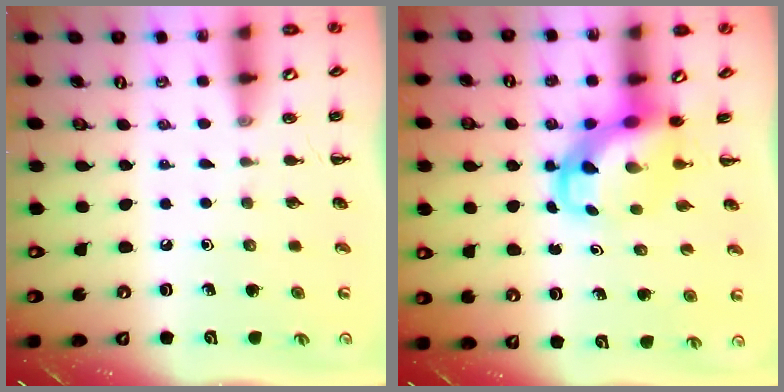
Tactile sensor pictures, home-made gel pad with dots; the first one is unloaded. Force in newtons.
{"total": 5.0, "press": 4.9, "slide": 0.5}